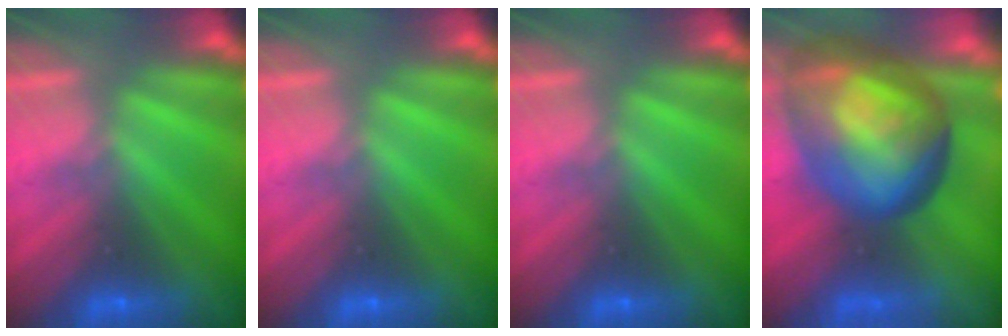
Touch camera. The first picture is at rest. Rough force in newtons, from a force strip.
{"total": 0.0}
{"total": 0.0}
{"total": 9.5}